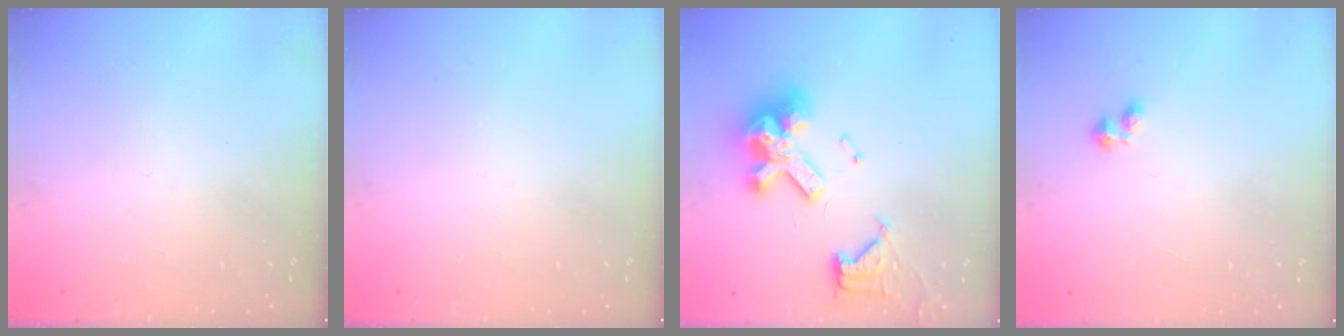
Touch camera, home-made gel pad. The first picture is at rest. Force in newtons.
{"total": 0.0}
{"total": 15.7, "press": 15.6, "slide": 1.7}
{"total": 3.1, "press": 3.1, "slide": 0.6}